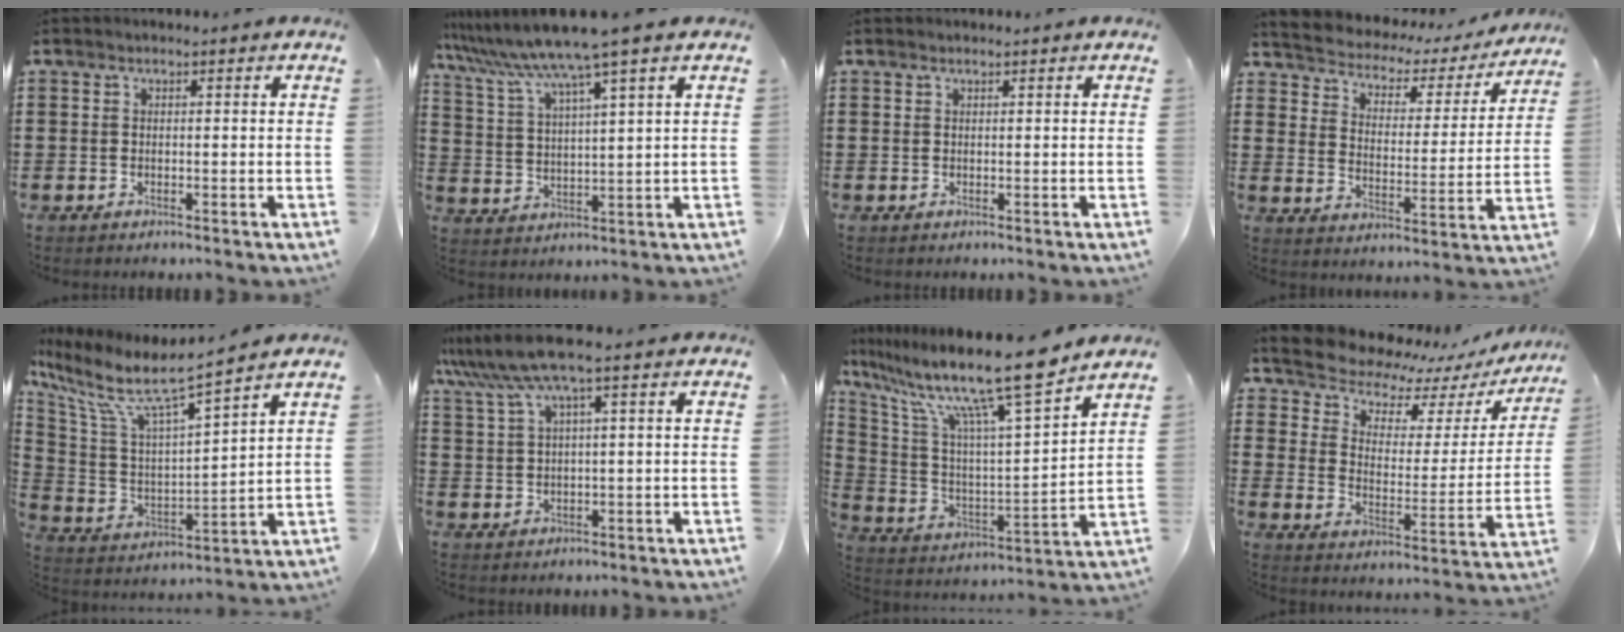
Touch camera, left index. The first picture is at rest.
{"total": 7.6, "force": [6.1, -1.2, 4.3], "torque": [-0.107, -0.041, 0.099]}
{"total": 0.0}
{"total": 2.5, "force": [2.1, 1.3, 0.5], "torque": [-0.027, -0.019, 0.022]}
{"total": 9.1, "force": [6.9, 0.9, 5.8], "torque": [-0.141, -0.048, 0.108]}
{"total": 6.6, "force": [3.7, -0.2, 5.4], "torque": [-0.130, -0.013, 0.061]}
{"total": 15.3, "force": [11.6, 0.8, 9.9], "torque": [-0.217, -0.070, 0.187]}
{"total": 6.0, "force": [5.6, 1.9, 0.8], "torque": [-0.048, -0.050, 0.092]}